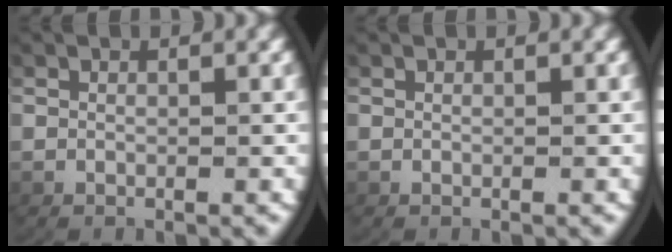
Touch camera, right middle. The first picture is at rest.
{"total": 0.0}